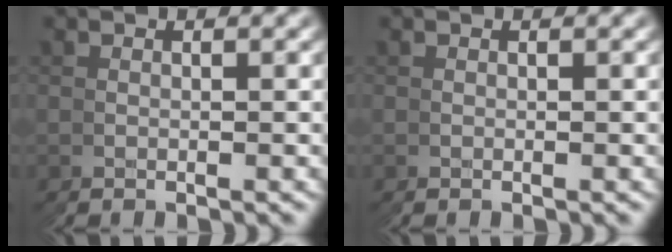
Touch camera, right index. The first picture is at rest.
{"total": 0.0}